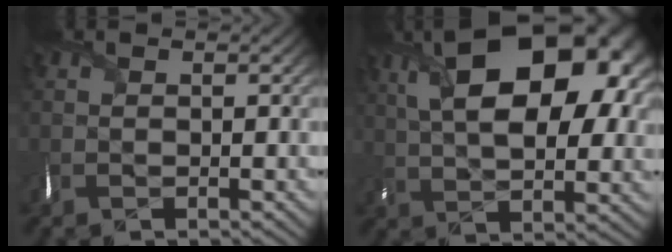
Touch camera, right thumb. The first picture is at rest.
{"total": 17.4, "force": [6.1, 9.0, 13.6], "torque": [-0.215, 0.033, 0.087]}